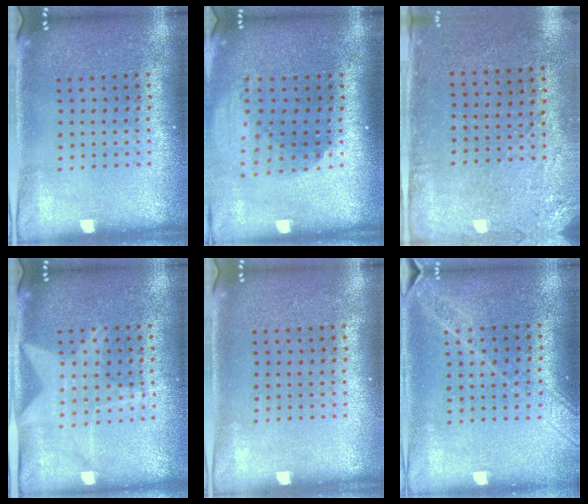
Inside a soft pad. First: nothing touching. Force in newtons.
{"total": 1.9, "press": 1.5, "slide": 1.2}
{"total": 2.8, "press": 2.3, "slide": 1.6}
{"total": 1.4, "press": 1.4, "slide": 0.2}
{"total": 0.0}
{"total": 1.7, "press": 1.4, "slide": 0.9}